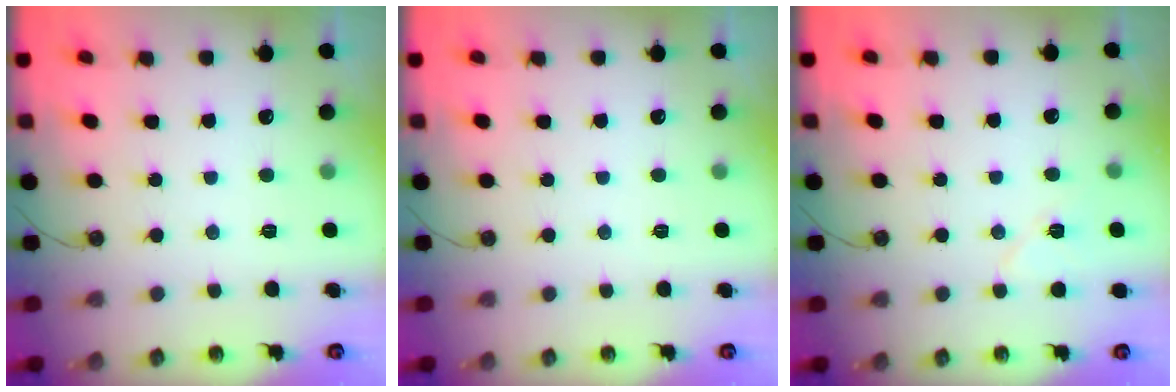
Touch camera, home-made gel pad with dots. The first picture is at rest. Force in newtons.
{"total": 0.0}
{"total": 7.3, "press": 5.6, "slide": 4.7}